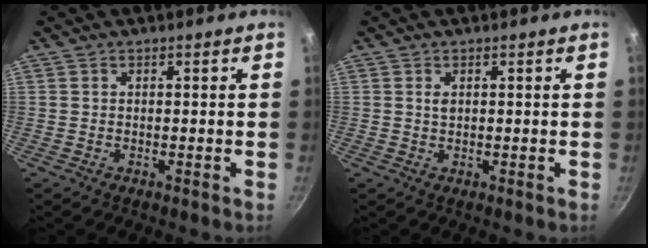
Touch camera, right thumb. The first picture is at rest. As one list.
[{"total": 1.2, "force": [0.4, 0.7, 0.8], "torque": [-0.014, 0.000, 0.007]}]